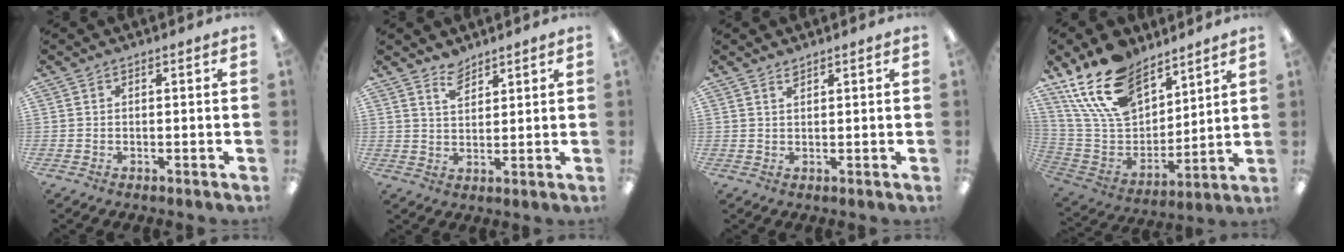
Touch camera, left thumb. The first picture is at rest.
{"total": 4.4, "force": [3.7, 2.0, 1.3], "torque": [-0.026, -0.014, 0.069]}
{"total": 1.4, "force": [1.2, 0.4, 0.5], "torque": [-0.004, -0.005, 0.022]}
{"total": 20.4, "force": [14.0, 11.0, 10.0], "torque": [-0.214, -0.069, 0.261]}